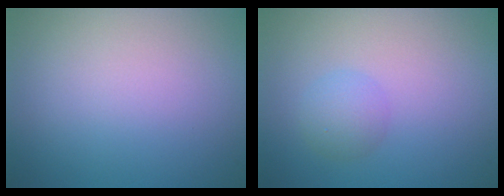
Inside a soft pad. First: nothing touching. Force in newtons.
{"total": 1.8, "press": 1.8, "slide": 0.1}